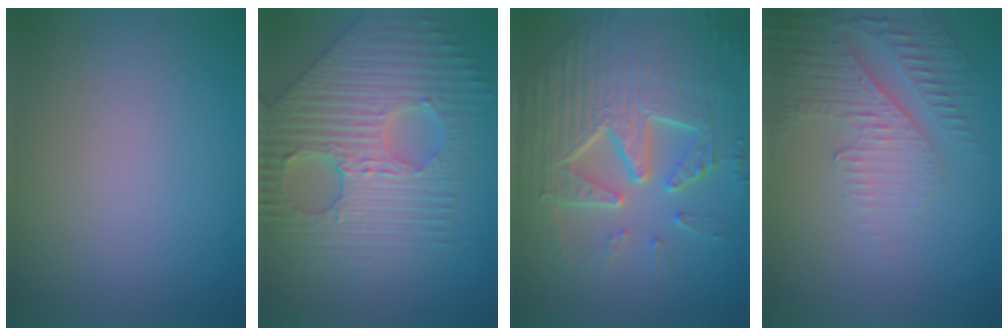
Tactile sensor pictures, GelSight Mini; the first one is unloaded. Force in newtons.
{"total": 9.9, "press": 6.9, "slide": 7.0}
{"total": 9.4, "press": 6.4, "slide": 6.9}
{"total": 5.0, "press": 3.4, "slide": 3.7}